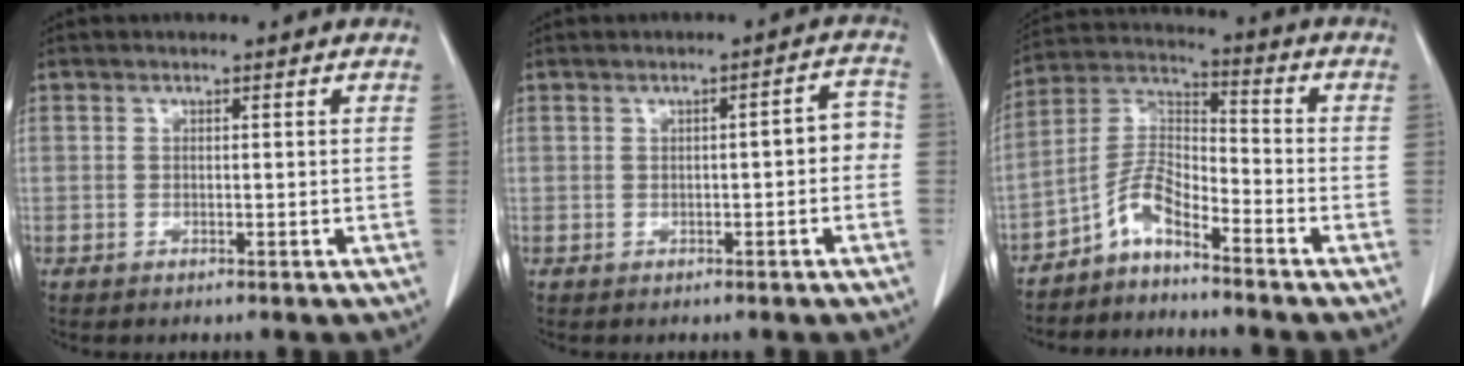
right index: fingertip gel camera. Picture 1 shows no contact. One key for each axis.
{"total": 3.5, "fx": -0.5, "fy": 1.1, "fz": 3.3, "tx": -0.037, "ty": 0.020, "tz": -0.008}
{"total": 6.7, "fx": -5.0, "fy": 1.6, "fz": 4.0, "tx": -0.087, "ty": 0.016, "tz": -0.104}